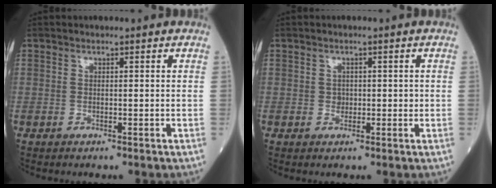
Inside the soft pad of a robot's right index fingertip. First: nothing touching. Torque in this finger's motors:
{"motor_torque": [0.08, -0.07, 0.04, 0.01]}